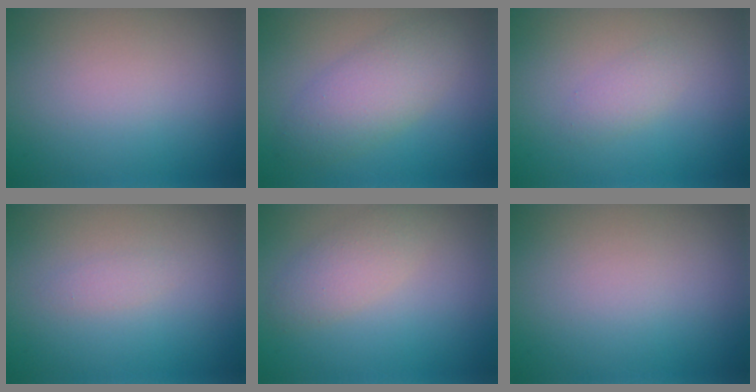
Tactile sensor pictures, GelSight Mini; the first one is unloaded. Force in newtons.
{"total": 4.1, "press": 4.1, "slide": 0.1}
{"total": 1.3, "press": 1.3, "slide": 0.1}
{"total": 0.8, "press": 0.8, "slide": 0.0}
{"total": 2.5, "press": 2.5, "slide": 0.1}
{"total": 0.0}